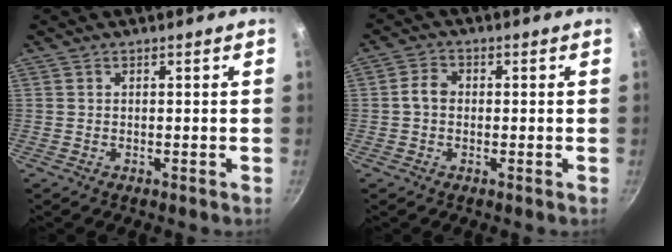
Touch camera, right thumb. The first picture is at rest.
{"total": 3.4, "force": [-0.2, 2.7, 2.1], "torque": [-0.031, 0.014, -0.010]}